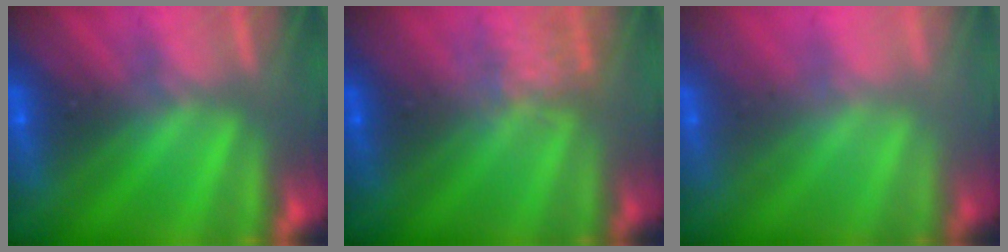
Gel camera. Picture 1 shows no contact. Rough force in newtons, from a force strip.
{"total": 2.5}
{"total": 2.2}